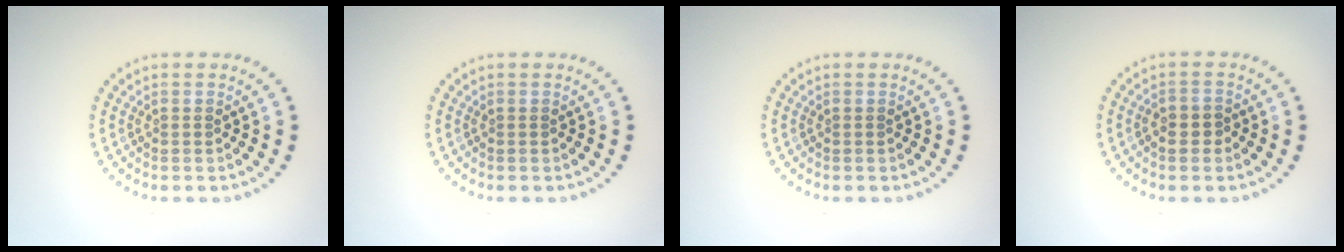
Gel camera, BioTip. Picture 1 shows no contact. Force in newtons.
{"total": 0.0}
{"total": 0.0}
{"total": 1.5, "press": 1.4, "slide": 0.5}